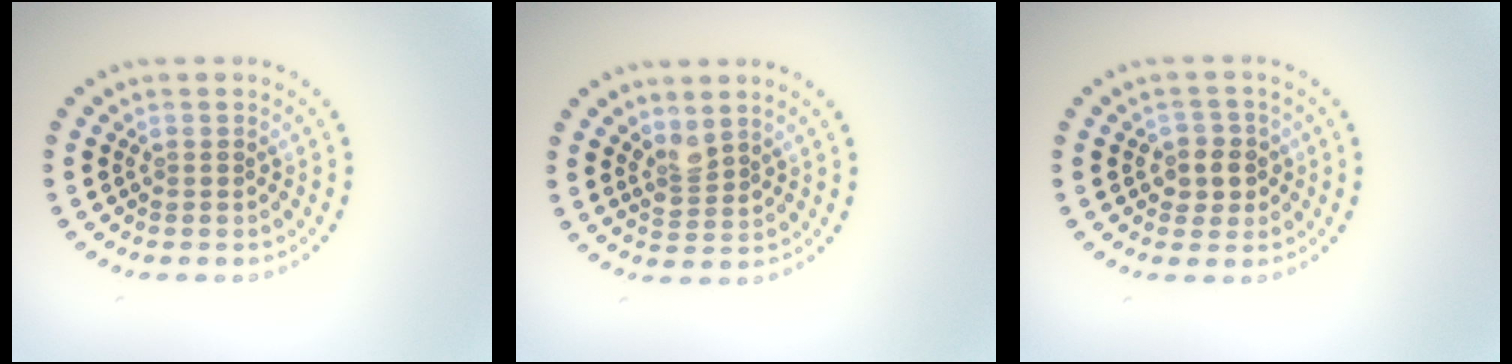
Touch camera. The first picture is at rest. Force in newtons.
{"total": 1.8, "press": 1.5, "slide": 1.1}
{"total": 2.5, "press": 2.2, "slide": 1.1}